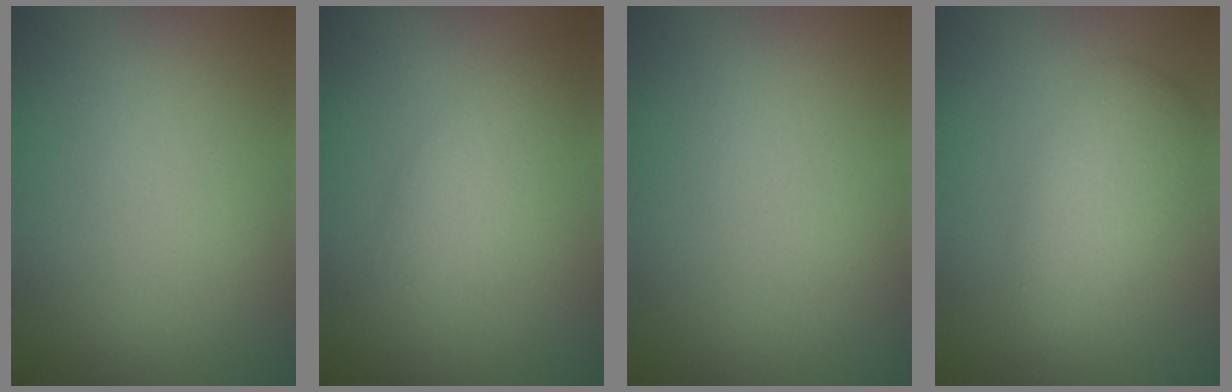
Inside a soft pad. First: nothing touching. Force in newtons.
{"total": 2.9, "press": 2.8, "slide": 0.3}
{"total": 0.0}
{"total": 4.2, "press": 4.2, "slide": 0.1}